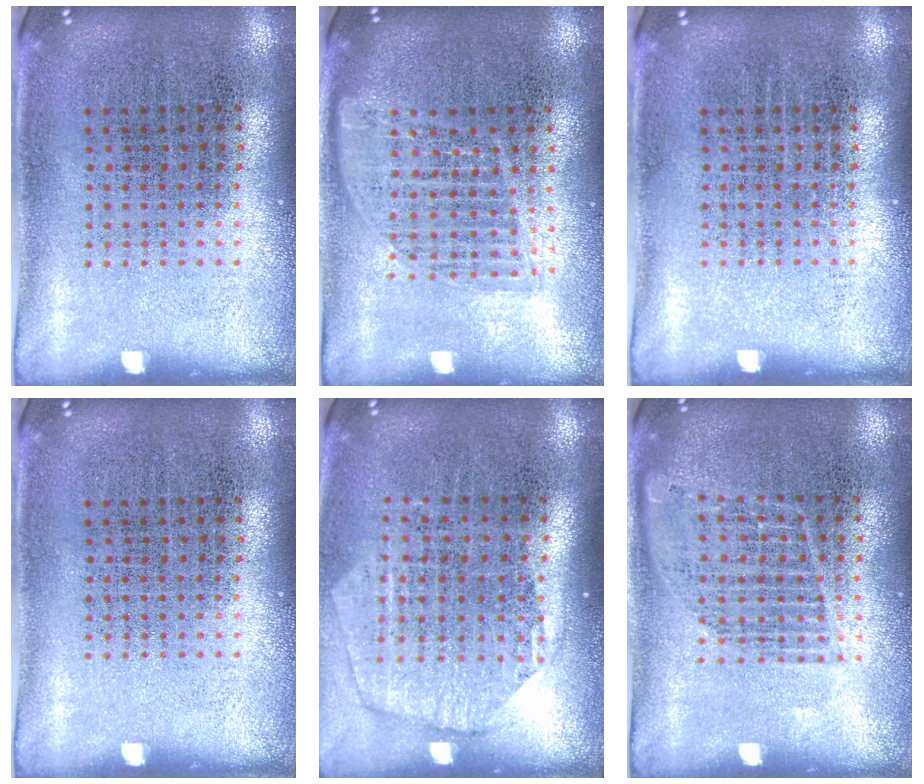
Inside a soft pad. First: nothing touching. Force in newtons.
{"total": 1.6, "press": 1.4, "slide": 0.7}
{"total": 0.0}
{"total": 0.0}
{"total": 1.8, "press": 1.6, "slide": 0.8}
{"total": 1.1, "press": 1.1, "slide": 0.3}